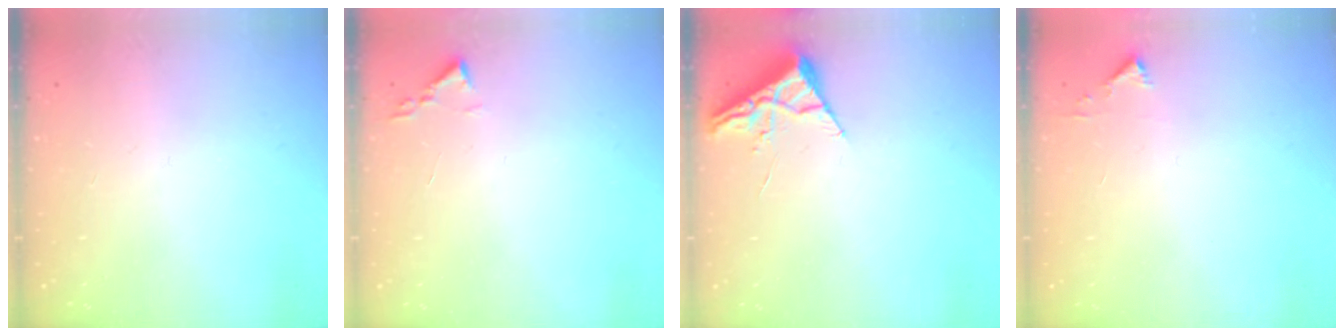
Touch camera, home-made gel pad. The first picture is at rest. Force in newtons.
{"total": 1.9, "press": 1.8, "slide": 0.3}
{"total": 3.7, "press": 3.6, "slide": 0.5}
{"total": 2.3, "press": 2.3, "slide": 0.2}